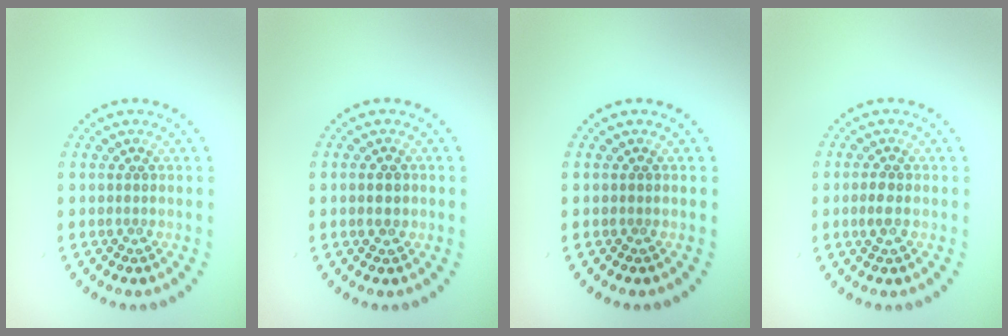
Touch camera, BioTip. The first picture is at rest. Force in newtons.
{"total": 2.1, "press": 2.1, "slide": 0.1}
{"total": 0.0}
{"total": 1.4, "press": 1.4, "slide": 0.2}